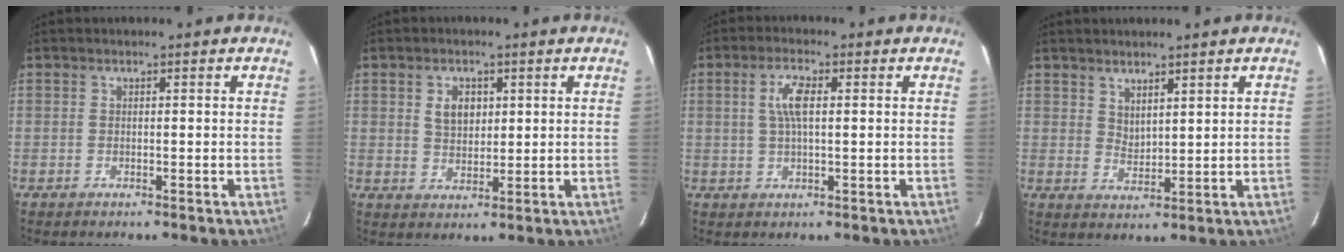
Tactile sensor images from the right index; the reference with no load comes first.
{"total": 4.7, "force": [1.6, 3.2, 3.1], "torque": [-0.053, 0.006, 0.032]}
{"total": 4.5, "force": [0.5, 1.4, 4.3], "torque": [-0.084, 0.007, 0.010]}
{"total": 3.7, "force": [3.0, 1.4, 1.6], "torque": [-0.023, -0.002, 0.054]}